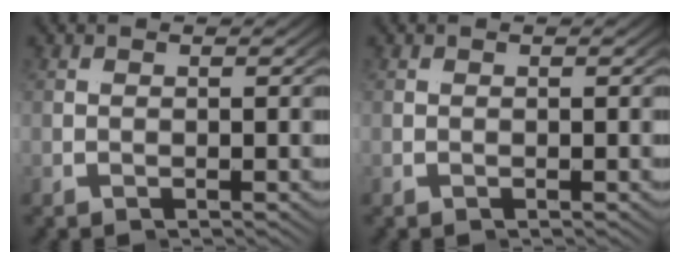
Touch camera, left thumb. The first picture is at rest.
{"total": 0.0}